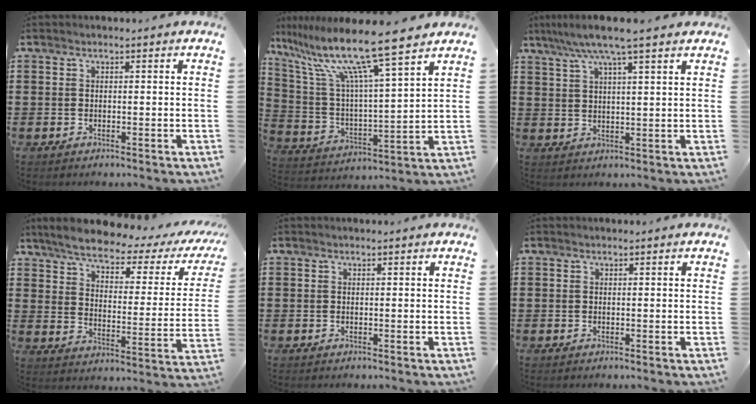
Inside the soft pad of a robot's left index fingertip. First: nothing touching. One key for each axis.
{"total": 12.7, "fx": 10.0, "fy": 0.3, "fz": 7.7, "tx": -0.180, "ty": -0.066, "tz": 0.165}
{"total": 6.3, "fx": 4.8, "fy": 0.0, "fz": 4.0, "tx": -0.092, "ty": -0.009, "tz": 0.083}
{"total": 5.5, "fx": 4.4, "fy": 1.1, "fz": 3.1, "tx": -0.082, "ty": -0.026, "tz": 0.071}
{"total": 0.0}
{"total": 0.0}